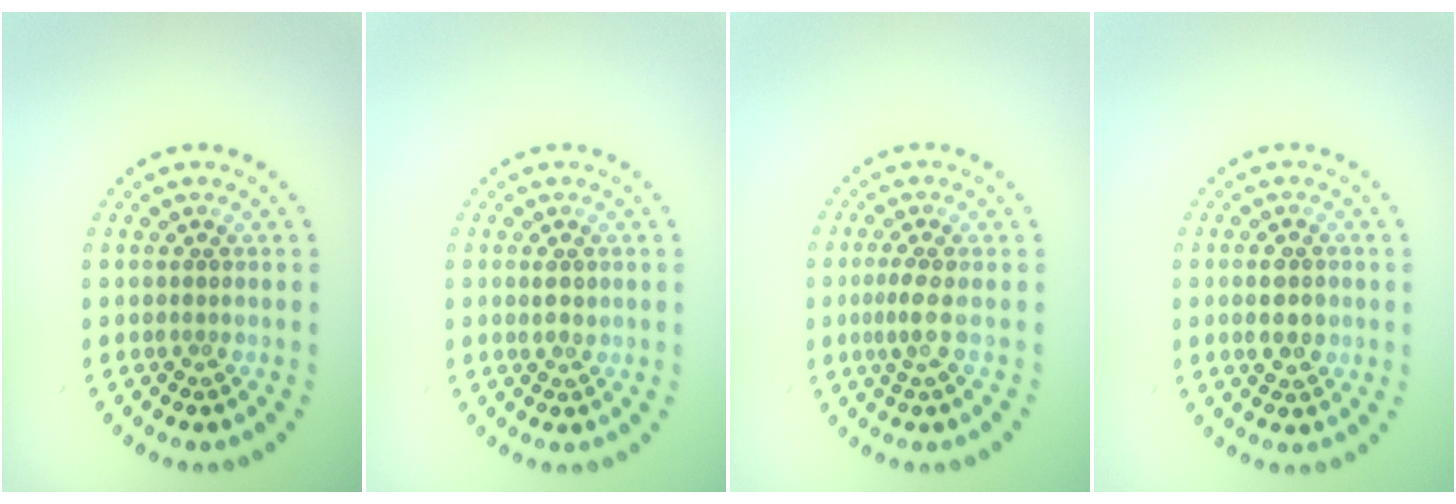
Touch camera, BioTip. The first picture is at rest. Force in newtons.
{"total": 1.1, "press": 1.1, "slide": 0.3}
{"total": 1.7, "press": 1.3, "slide": 1.1}
{"total": 2.4, "press": 2.4, "slide": 0.1}